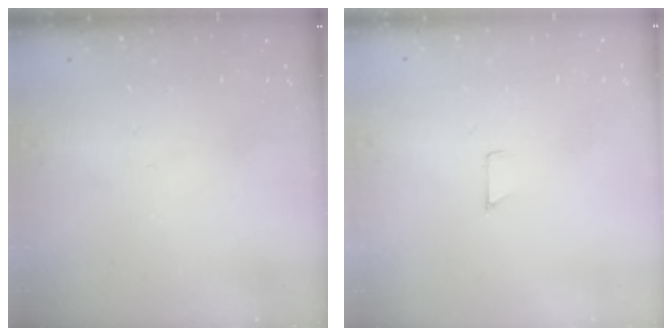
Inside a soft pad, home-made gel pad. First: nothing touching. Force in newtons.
{"total": 3.6, "press": 3.6, "slide": 0.3}